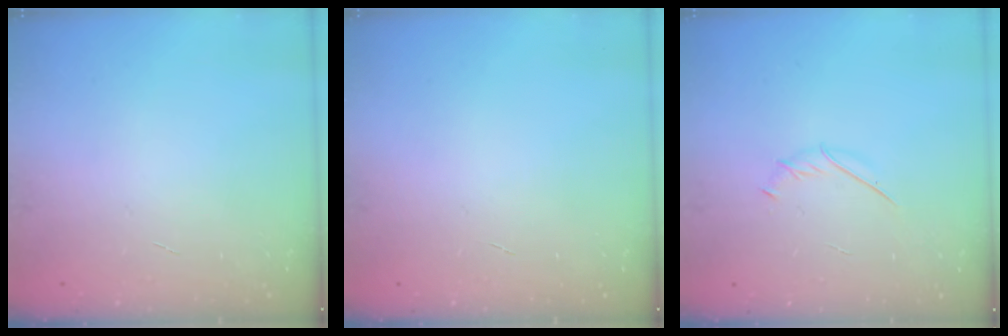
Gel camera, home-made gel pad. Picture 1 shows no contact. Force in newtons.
{"total": 0.0}
{"total": 1.9, "press": 1.8, "slide": 0.6}